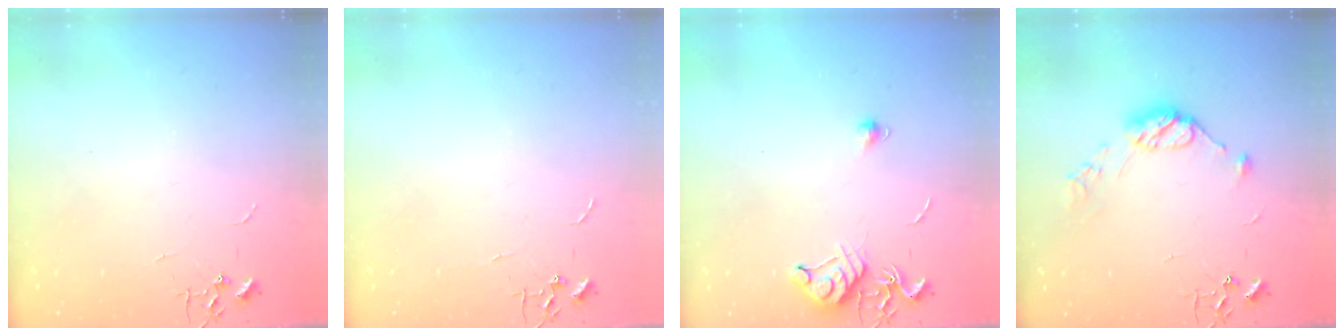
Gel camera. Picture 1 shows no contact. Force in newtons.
{"total": 0.0}
{"total": 7.8, "press": 7.7, "slide": 0.8}
{"total": 9.5, "press": 9.5, "slide": 0.5}